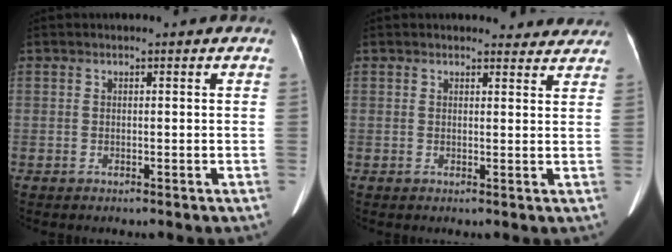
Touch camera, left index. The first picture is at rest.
{"total": 5.2, "force": [4.9, 1.7, 0.2], "torque": [0.016, -0.007, 0.035]}